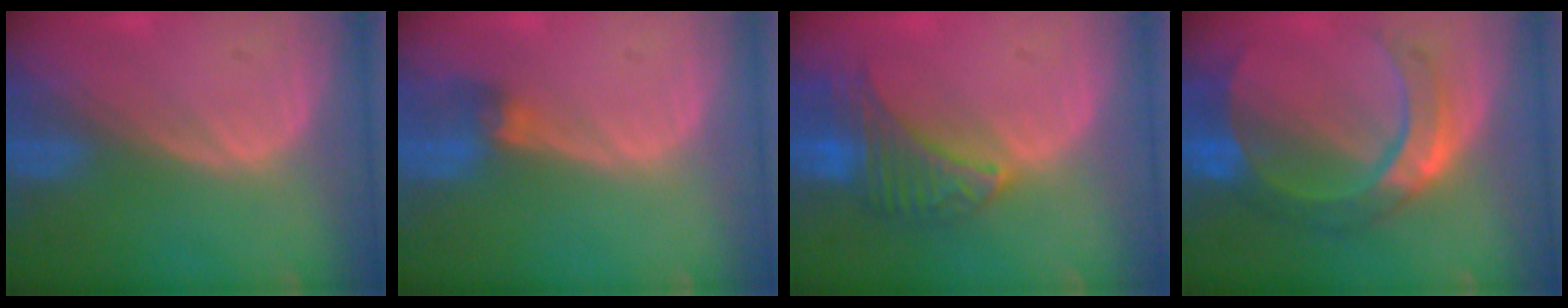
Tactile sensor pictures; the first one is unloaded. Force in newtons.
{"total": 2.8, "press": 2.6, "slide": 1.0}
{"total": 6.9, "press": 6.8, "slide": 1.2}
{"total": 8.5, "press": 8.5, "slide": 0.5}